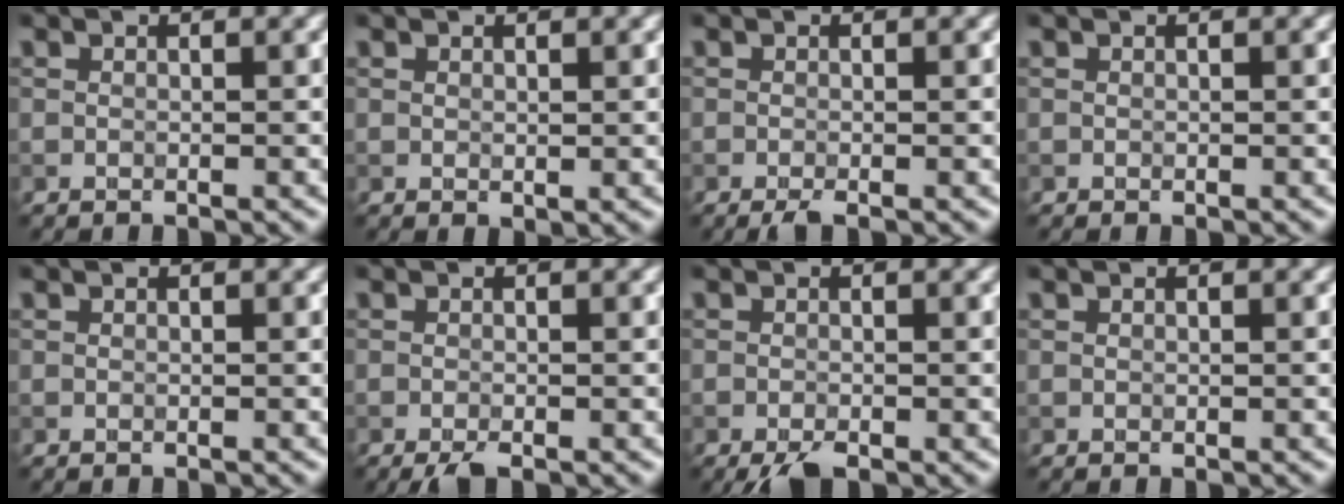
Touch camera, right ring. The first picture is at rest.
{"total": 0.7, "force": [0.6, 0.2, 0.3], "torque": [-0.003, 0.002, 0.012]}
{"total": 1.3, "force": [-0.9, 0.0, 0.9], "torque": [-0.017, 0.000, -0.017]}
{"total": 0.0}
{"total": 0.0}
{"total": 1.6, "force": [-1.1, 0.3, 1.1], "torque": [-0.020, 0.001, -0.021]}
{"total": 1.9, "force": [-1.3, 0.5, 1.3], "torque": [-0.022, 0.002, -0.024]}
{"total": 0.0}